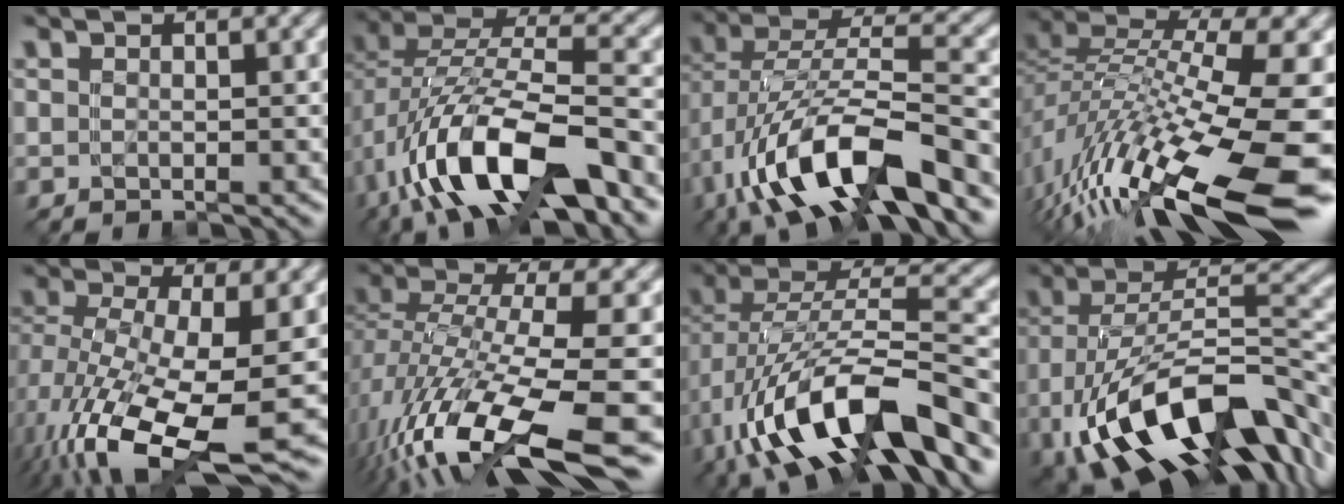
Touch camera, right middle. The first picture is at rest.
{"total": 13.4, "force": [-5.9, 5.1, 10.9], "torque": [-0.210, 0.003, -0.099]}
{"total": 11.7, "force": [-5.9, 4.0, 9.3], "torque": [-0.183, 0.002, -0.105]}
{"total": 15.2, "force": [-6.5, 4.5, 13.0], "torque": [-0.254, 0.011, -0.112]}
{"total": 12.1, "force": [-4.5, 5.2, 10.0], "torque": [-0.205, -0.033, -0.057]}
{"total": 12.2, "force": [-6.1, 3.2, 10.0], "torque": [-0.197, -0.007, -0.093]}
{"total": 12.9, "force": [-6.2, 4.9, 10.2], "torque": [-0.196, 0.000, -0.105]}
{"total": 15.1, "force": [-7.1, 7.1, 11.3], "torque": [-0.204, 0.014, -0.114]}